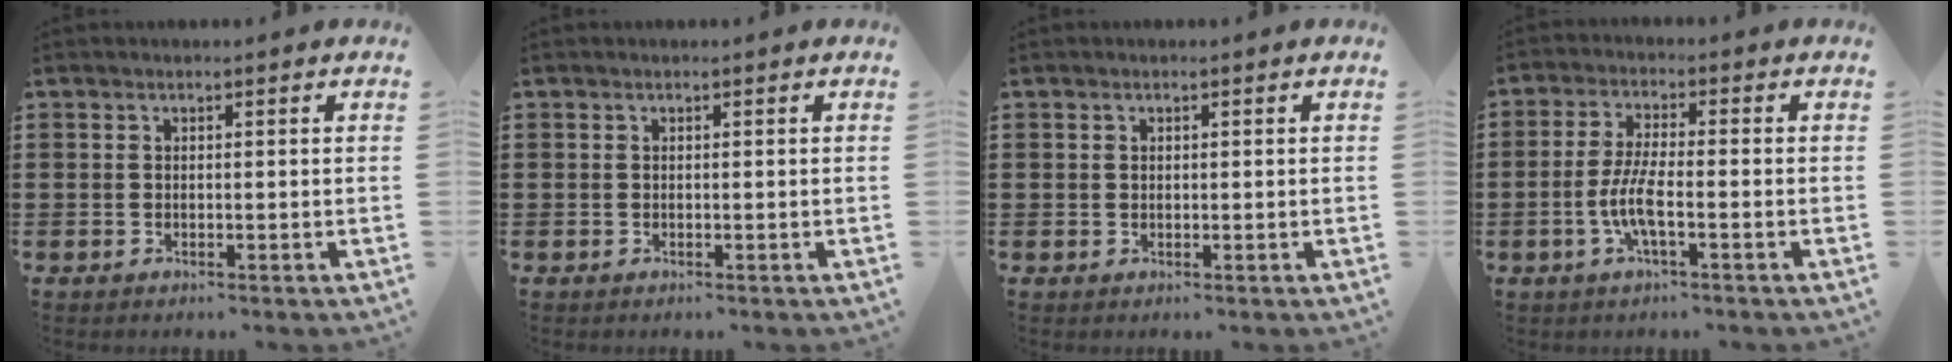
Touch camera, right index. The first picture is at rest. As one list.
[{"total": 0.0}, {"total": 0.5, "force": [0.2, 0.5, 0.2], "torque": [-0.004, 0.002, 0.005]}, {"total": 5.6, "force": [-1.8, 1.1, 5.2], "torque": [-0.125, -0.011, -0.044]}]